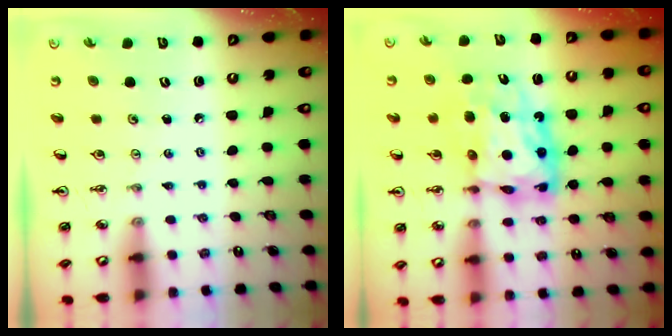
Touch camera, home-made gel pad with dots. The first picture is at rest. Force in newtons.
{"total": 13.4, "press": 13.3, "slide": 1.6}